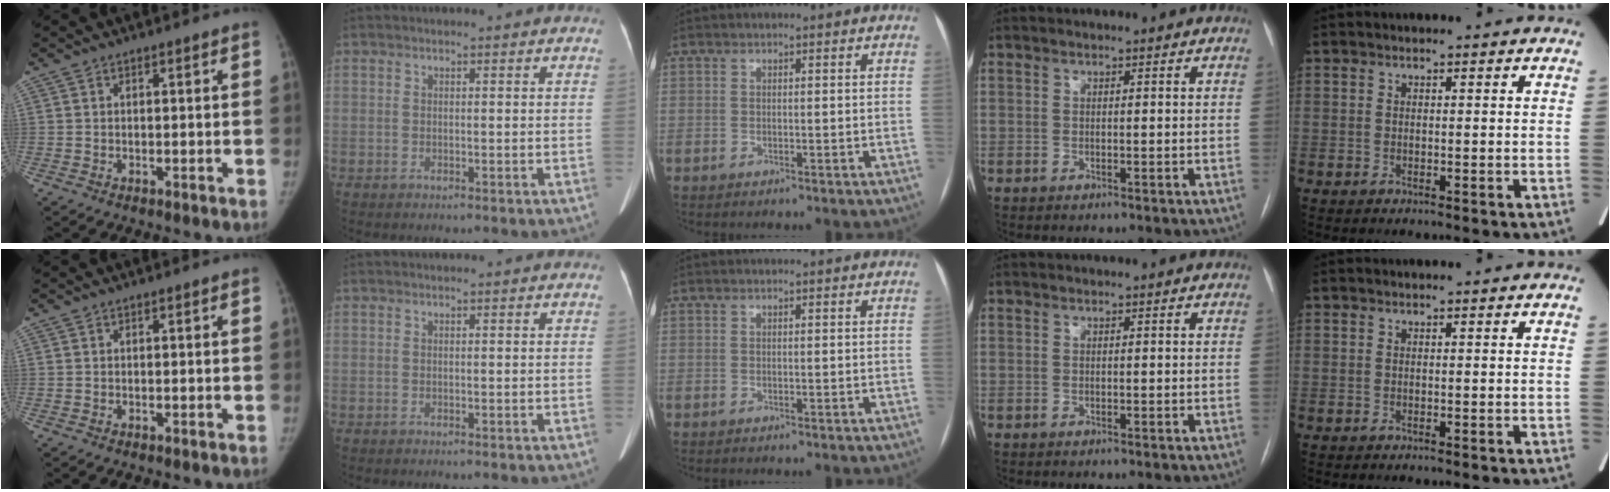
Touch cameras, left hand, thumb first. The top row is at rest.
{}